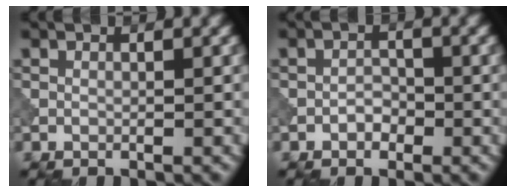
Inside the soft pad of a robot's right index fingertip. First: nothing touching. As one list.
[{"total": 1.4, "force": [-0.7, 0.9, 0.7], "torque": [-0.010, 0.004, -0.014]}]